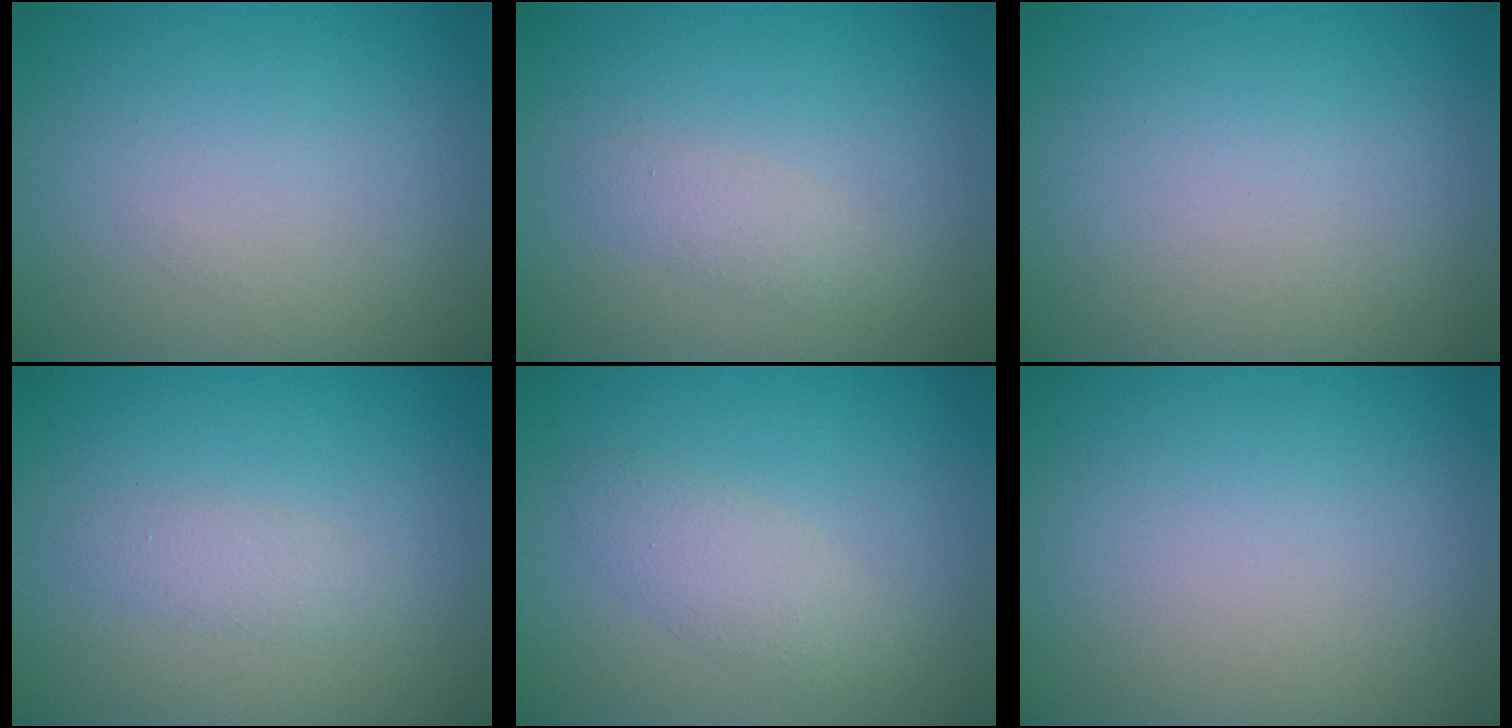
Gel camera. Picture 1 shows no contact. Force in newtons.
{"total": 1.4, "press": 1.4, "slide": 0.1}
{"total": 0.0}
{"total": 1.4, "press": 1.4, "slide": 0.1}
{"total": 2.4, "press": 2.4, "slide": 0.1}
{"total": 0.0}